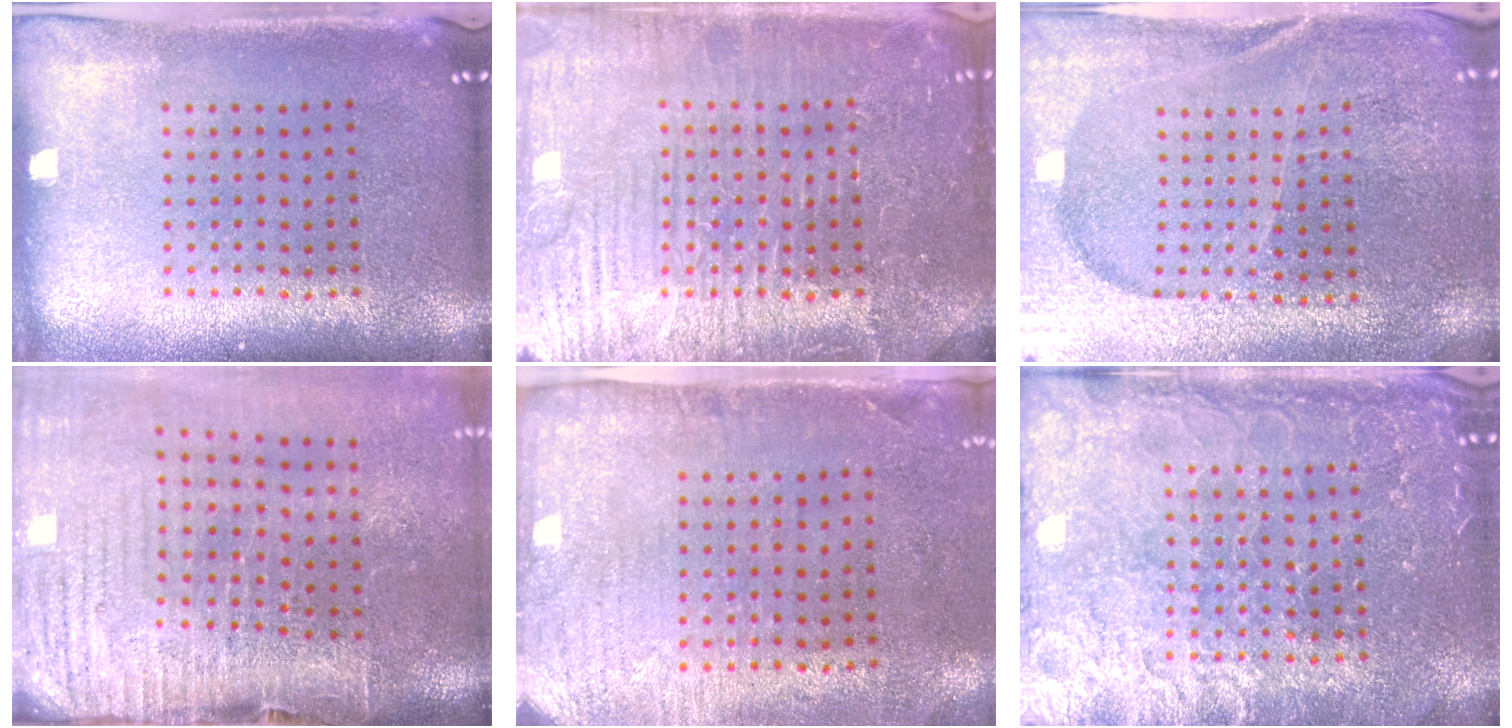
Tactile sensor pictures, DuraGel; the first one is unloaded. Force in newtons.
{"total": 4.6, "press": 4.6, "slide": 0.6}
{"total": 3.3, "press": 3.3, "slide": 0.4}
{"total": 4.3, "press": 3.6, "slide": 2.4}
{"total": 2.9, "press": 2.3, "slide": 1.7}
{"total": 3.8, "press": 3.8, "slide": 0.5}